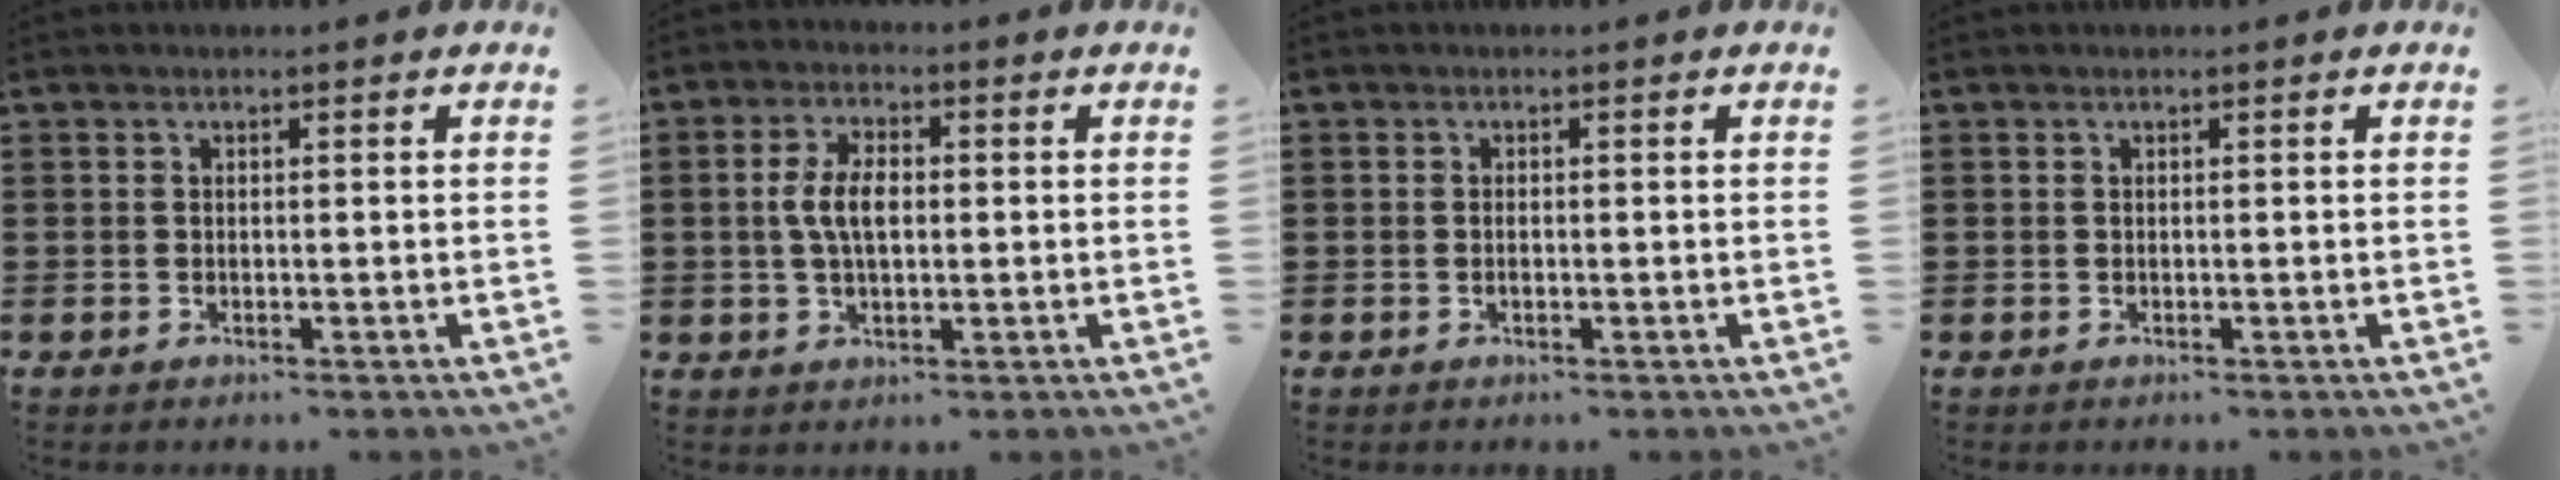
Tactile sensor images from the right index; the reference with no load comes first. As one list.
[{"total": 5.7, "force": [0.2, 2.6, 5.0], "torque": [-0.112, 0.004, -0.003]}, {"total": 0.6, "force": [-0.1, 0.1, 0.6], "torque": [-0.015, -0.007, 0.000]}, {"total": 0.0}]